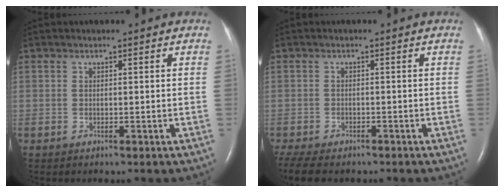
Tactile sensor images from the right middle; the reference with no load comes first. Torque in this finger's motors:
{"motor_torque": [0.09, -0.08, 0.04, 0.04]}